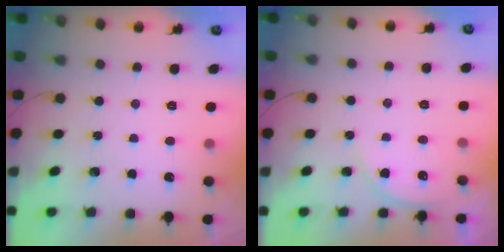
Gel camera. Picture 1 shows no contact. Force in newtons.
{"total": 4.5, "press": 4.5, "slide": 0.3}